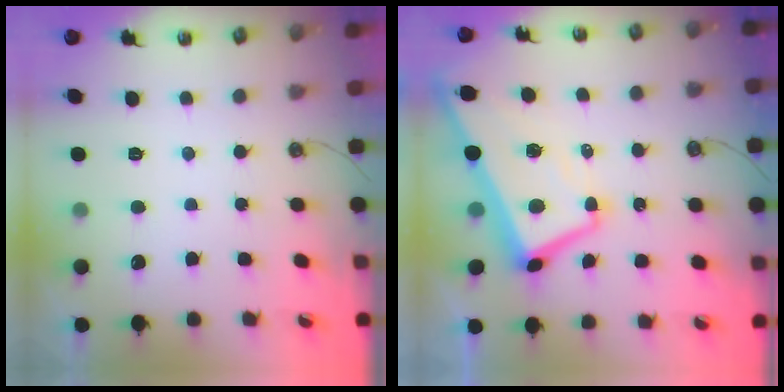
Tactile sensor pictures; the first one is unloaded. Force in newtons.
{"total": 9.6, "press": 9.4, "slide": 2.0}